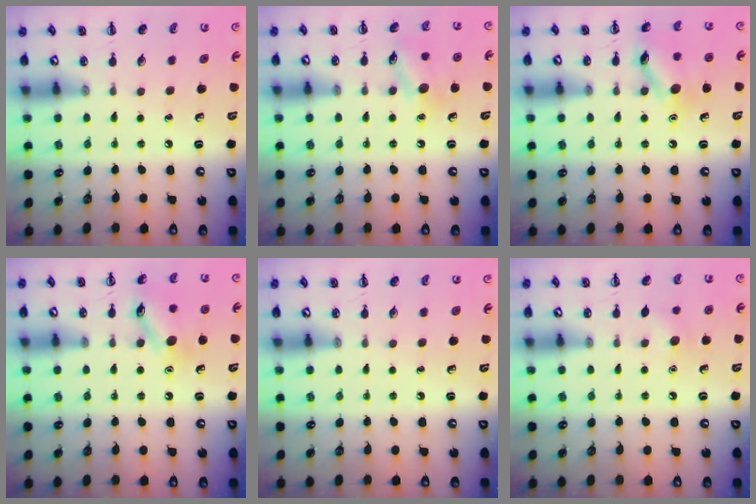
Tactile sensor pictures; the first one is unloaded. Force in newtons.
{"total": 10.7, "press": 10.7, "slide": 0.8}
{"total": 12.8, "press": 12.8, "slide": 0.7}
{"total": 11.7, "press": 11.7, "slide": 0.6}
{"total": 0.0}
{"total": 4.5, "press": 4.3, "slide": 1.2}